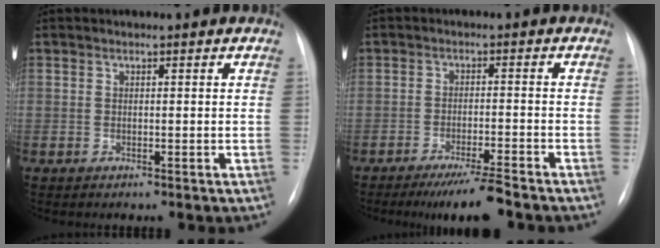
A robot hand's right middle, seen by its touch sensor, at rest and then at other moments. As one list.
[{"total": 6.4, "force": [-5.3, -0.2, 3.7], "torque": [-0.056, -0.018, -0.088]}]